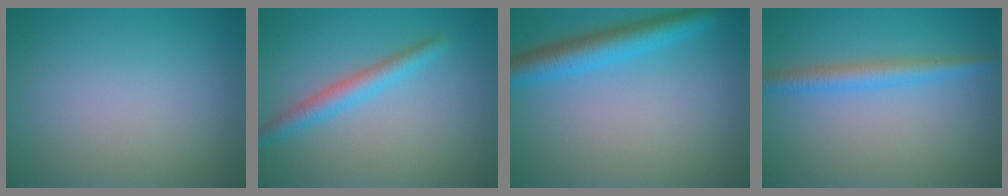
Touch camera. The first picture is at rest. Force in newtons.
{"total": 2.7, "press": 2.7, "slide": 0.1}
{"total": 4.3, "press": 4.3, "slide": 0.2}
{"total": 2.7, "press": 2.7, "slide": 0.0}